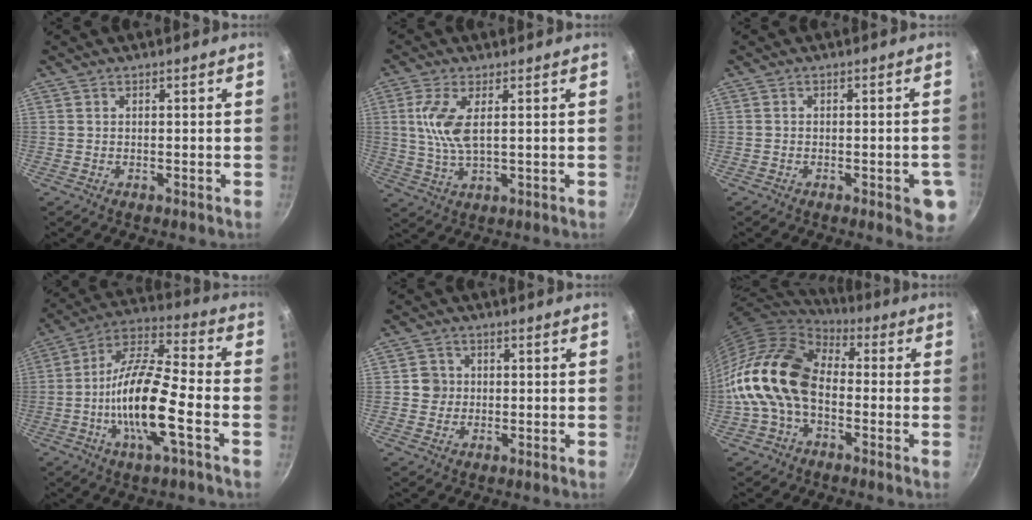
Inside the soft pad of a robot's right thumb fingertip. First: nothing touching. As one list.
[{"total": 7.4, "force": [1.7, 2.8, 6.7], "torque": [-0.145, -0.003, 0.036]}, {"total": 5.7, "force": [-2.2, 2.0, 4.9], "torque": [-0.043, 0.005, -0.028]}, {"total": 16.8, "force": [-4.6, 4.3, 15.6], "torque": [-0.287, 0.035, -0.103]}, {"total": 3.4, "force": [0.1, 3.3, 0.8], "torque": [0.008, 0.007, -0.004]}, {"total": 16.2, "force": [-1.8, 11.0, 11.7], "torque": [-0.197, 0.037, -0.051]}]